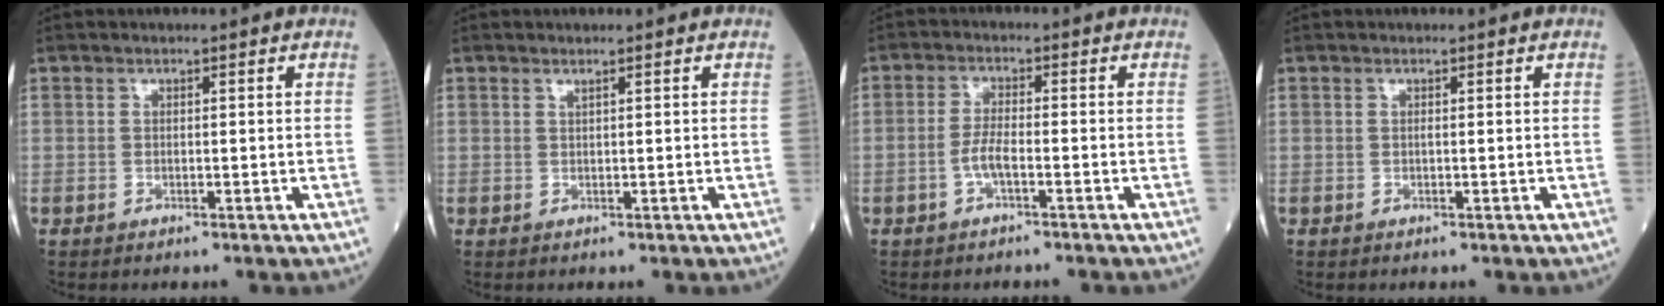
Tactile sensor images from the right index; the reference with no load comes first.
{"total": 0.5, "force": [0.4, -0.1, 0.3], "torque": [-0.014, -0.005, 0.014]}
{"total": 3.0, "force": [-1.4, 0.3, 2.6], "torque": [-0.056, 0.001, -0.028]}
{"total": 0.0}